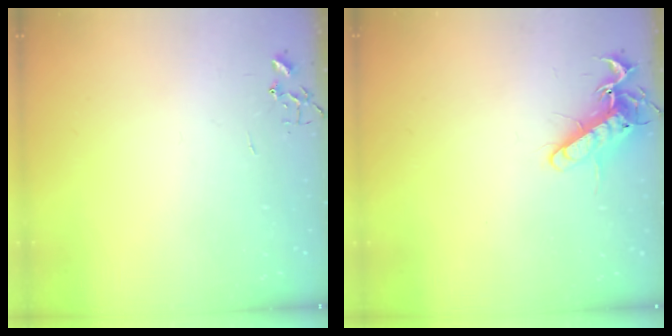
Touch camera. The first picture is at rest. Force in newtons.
{"total": 13.6, "press": 13.6, "slide": 1.4}